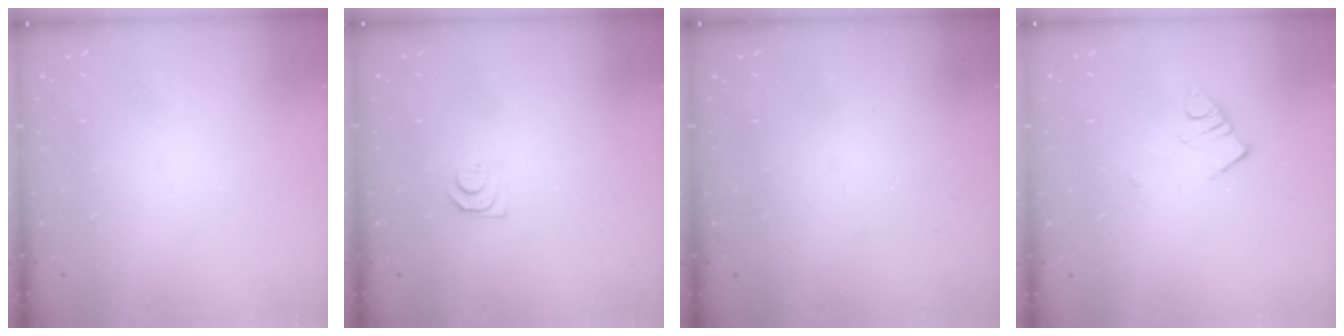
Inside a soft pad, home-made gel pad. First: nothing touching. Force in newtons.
{"total": 4.0, "press": 4.0, "slide": 0.6}
{"total": 2.5, "press": 2.4, "slide": 0.4}
{"total": 3.3, "press": 3.3, "slide": 0.2}